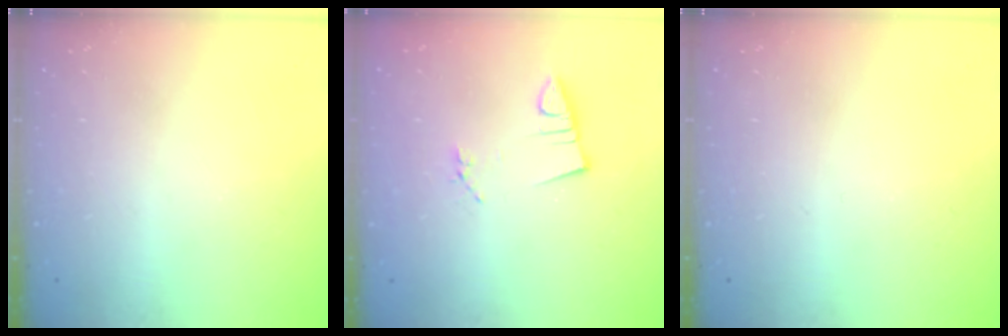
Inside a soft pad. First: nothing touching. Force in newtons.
{"total": 2.8, "press": 1.4, "slide": 2.4}
{"total": 0.0}